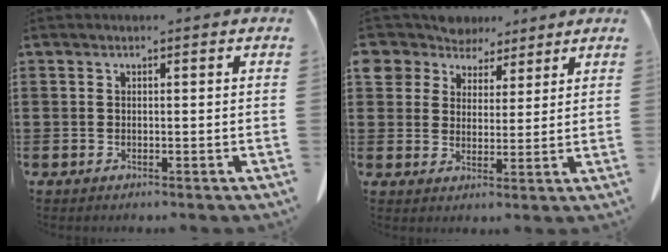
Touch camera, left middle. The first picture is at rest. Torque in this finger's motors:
{"motor_torque": [0.04, -0.03, 0.13, 0.03]}